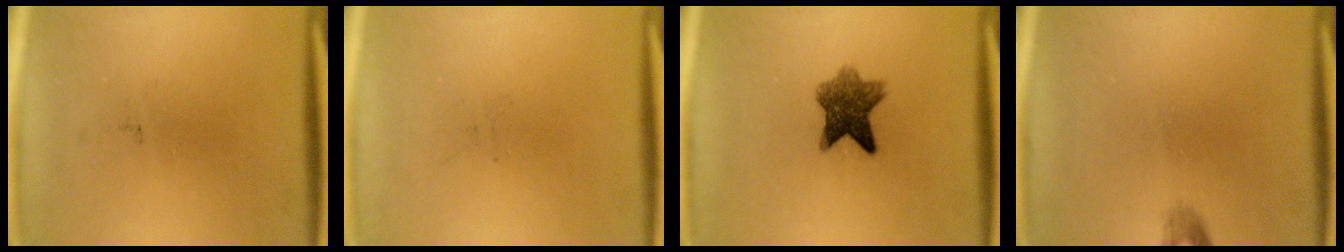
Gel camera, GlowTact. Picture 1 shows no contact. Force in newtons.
{"total": 0.0}
{"total": 6.8}
{"total": 1.0}